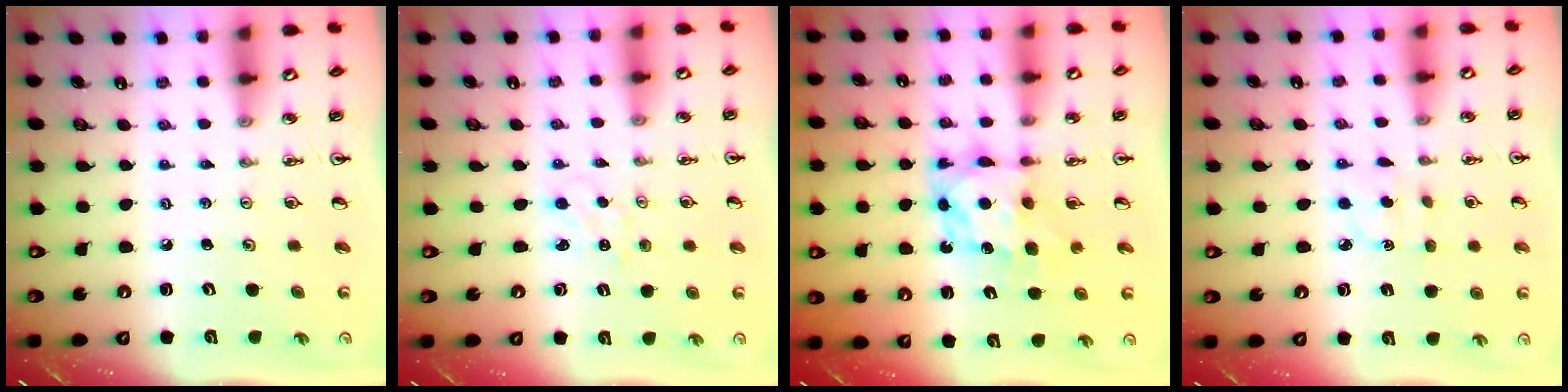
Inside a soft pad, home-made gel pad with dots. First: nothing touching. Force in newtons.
{"total": 0.5, "press": 0.5, "slide": 0.1}
{"total": 6.7, "press": 6.7, "slide": 0.6}
{"total": 3.0, "press": 2.9, "slide": 0.8}